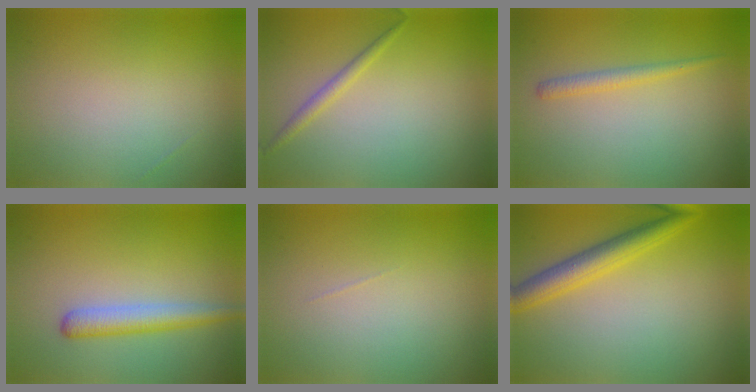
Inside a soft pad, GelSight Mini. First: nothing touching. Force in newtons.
{"total": 1.3, "press": 1.3, "slide": 0.0}
{"total": 1.5, "press": 1.5, "slide": 0.0}
{"total": 2.9, "press": 2.9, "slide": 0.1}
{"total": 0.0}
{"total": 3.9, "press": 3.9, "slide": 0.1}